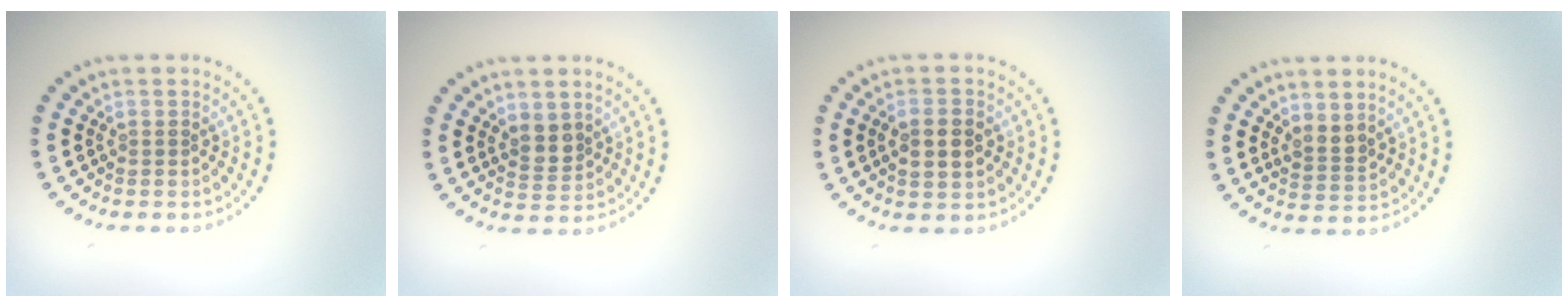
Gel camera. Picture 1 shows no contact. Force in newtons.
{"total": 1.9, "press": 1.7, "slide": 0.9}
{"total": 2.9, "press": 2.9, "slide": 0.1}
{"total": 1.7, "press": 1.4, "slide": 1.0}